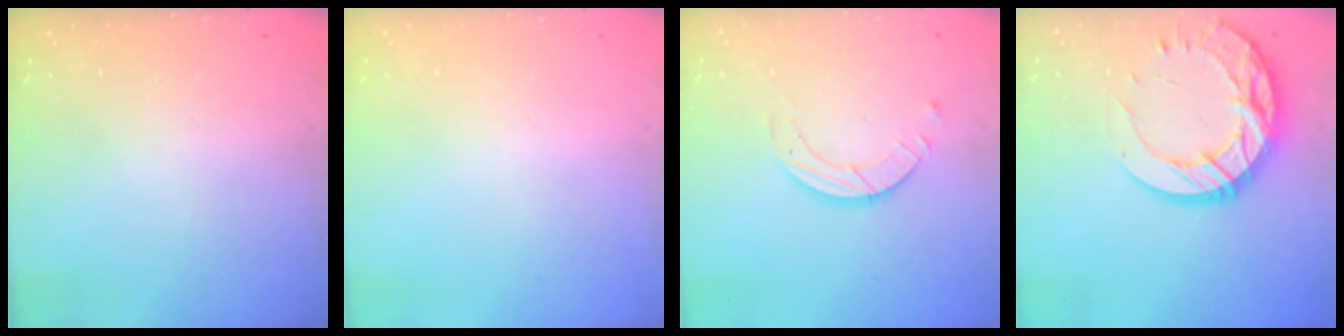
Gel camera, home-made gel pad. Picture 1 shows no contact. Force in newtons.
{"total": 0.0}
{"total": 4.2, "press": 4.2, "slide": 0.3}
{"total": 20.4, "press": 20.3, "slide": 1.7}